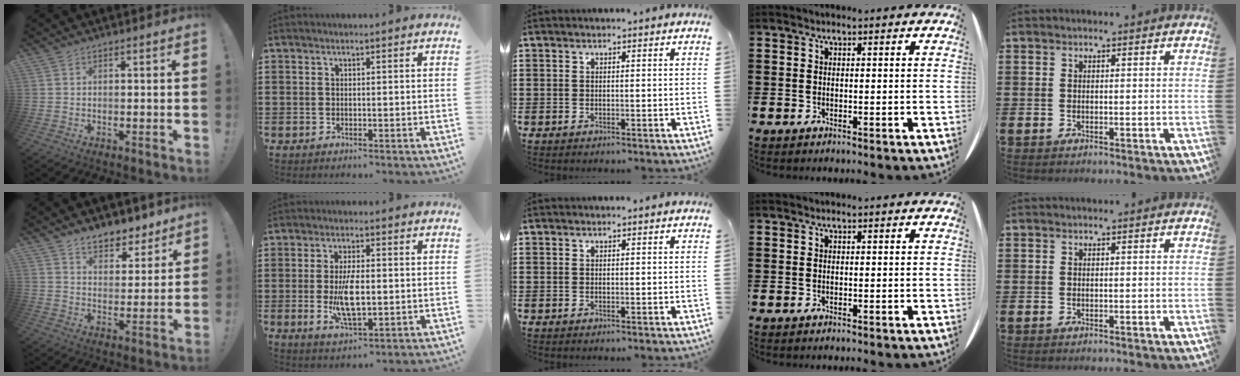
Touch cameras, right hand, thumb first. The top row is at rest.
{"thumb": {"total": 7.8, "force": [6.4, 4.0, 2.1], "torque": [-0.025, -0.052, 0.121]}, "index": {"total": 7.6, "force": [-0.7, 3.0, 7.0], "torque": [-0.135, -0.010, -0.016]}}